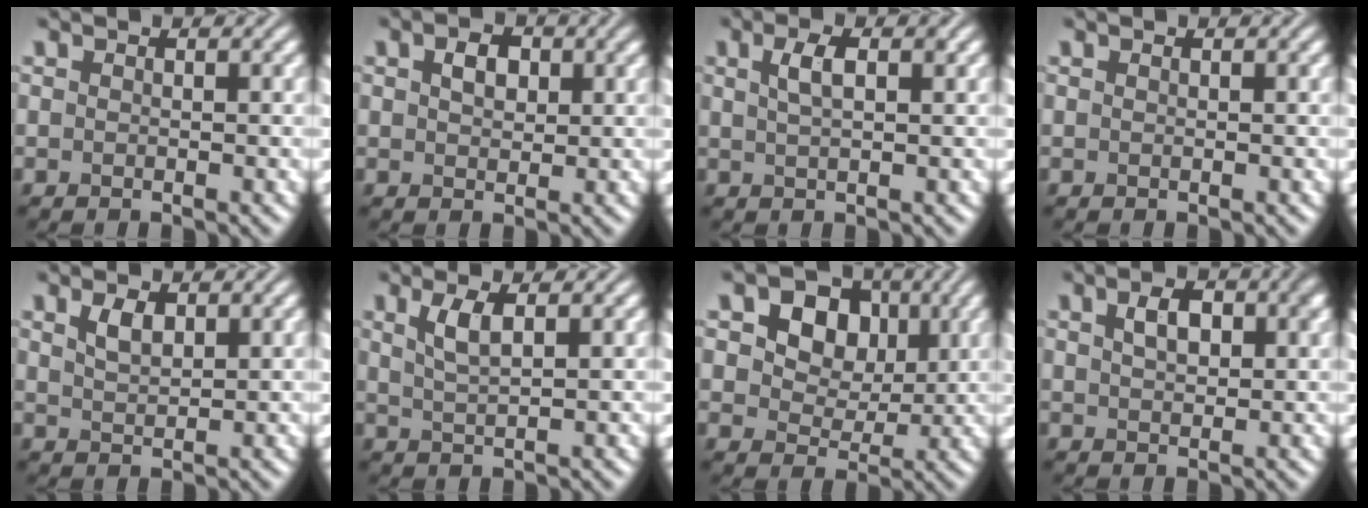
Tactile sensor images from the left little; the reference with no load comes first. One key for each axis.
{"total": 2.3, "fx": 0.8, "fy": 1.5, "fz": 1.6, "tx": -0.031, "ty": 0.003, "tz": 0.013}
{"total": 2.5, "fx": 0.9, "fy": 0.9, "fz": 2.1, "tx": -0.039, "ty": 0.006, "tz": 0.016}
{"total": 0.0}
{"total": 2.0, "fx": 1.1, "fy": 0.9, "fz": 1.3, "tx": -0.028, "ty": 0.002, "tz": 0.025}
{"total": 2.4, "fx": 1.1, "fy": 0.7, "fz": 2.1, "tx": -0.042, "ty": 0.000, "tz": 0.023}
{"total": 8.5, "fx": 3.3, "fy": 6.3, "fz": 4.7, "tx": -0.094, "ty": 0.011, "tz": 0.049}
{"total": 3.4, "fx": 1.1, "fy": 1.8, "fz": 2.7, "tx": -0.049, "ty": 0.007, "tz": 0.020}